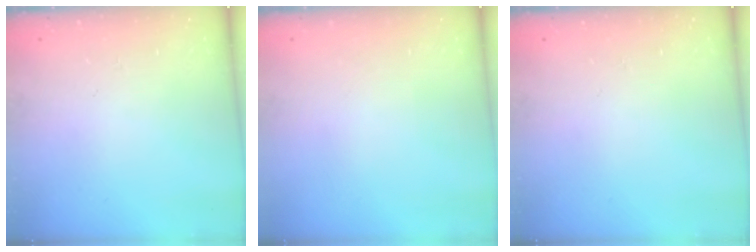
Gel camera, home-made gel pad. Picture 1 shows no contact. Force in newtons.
{"total": 0.0}
{"total": 0.0}